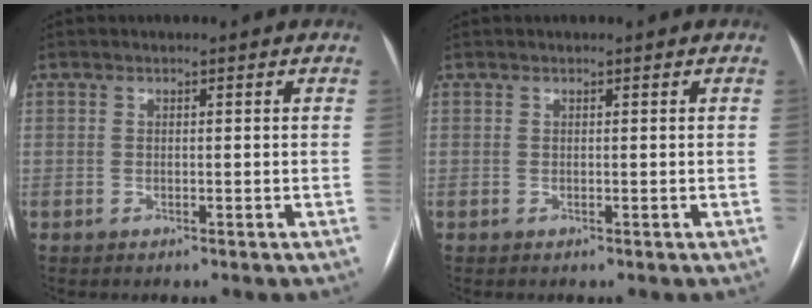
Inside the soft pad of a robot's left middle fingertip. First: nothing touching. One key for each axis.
{"total": 0.0}